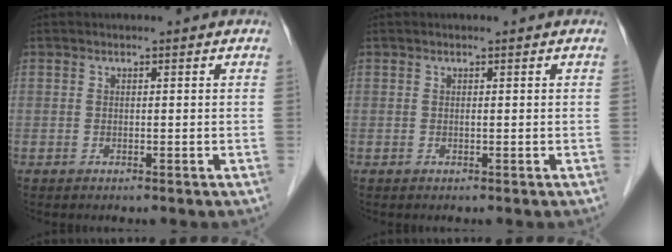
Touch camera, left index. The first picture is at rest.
{"total": 0.0}